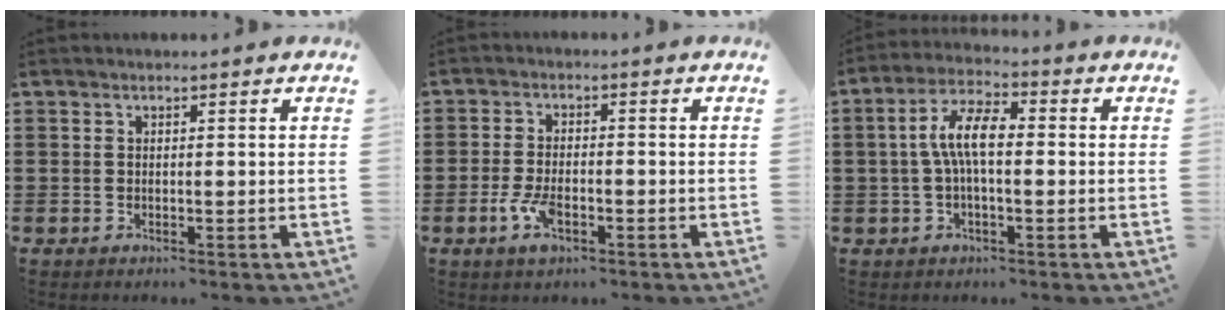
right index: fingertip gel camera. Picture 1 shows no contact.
{"total": 4.4, "force": [-1.7, 1.9, 3.5], "torque": [-0.081, -0.005, -0.034]}
{"total": 7.2, "force": [0.0, 2.6, 6.7], "torque": [-0.143, 0.005, -0.008]}